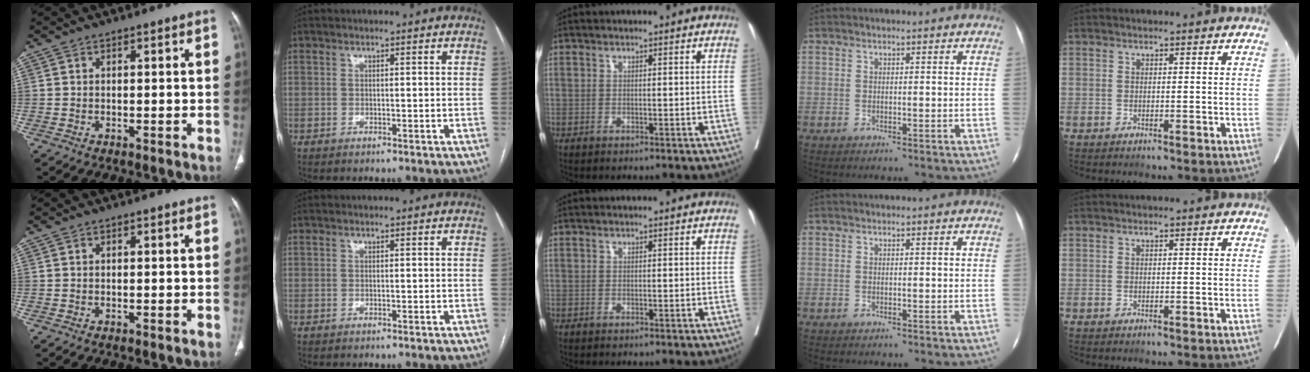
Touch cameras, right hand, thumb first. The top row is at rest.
{}